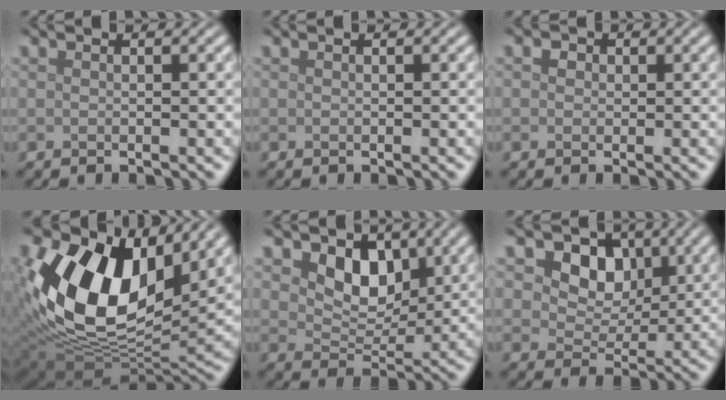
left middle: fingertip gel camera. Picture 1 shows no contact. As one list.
[{"total": 0.0}, {"total": 1.0, "force": [0.3, 0.9, 0.4], "torque": [-0.005, 0.000, -0.001]}, {"total": 15.9, "force": [4.7, 9.8, 11.6], "torque": [-0.227, 0.009, 0.083]}, {"total": 4.4, "force": [2.1, 2.9, 2.5], "torque": [-0.051, -0.009, 0.030]}, {"total": 6.1, "force": [2.7, 4.4, 3.2], "torque": [-0.070, -0.012, 0.048]}]